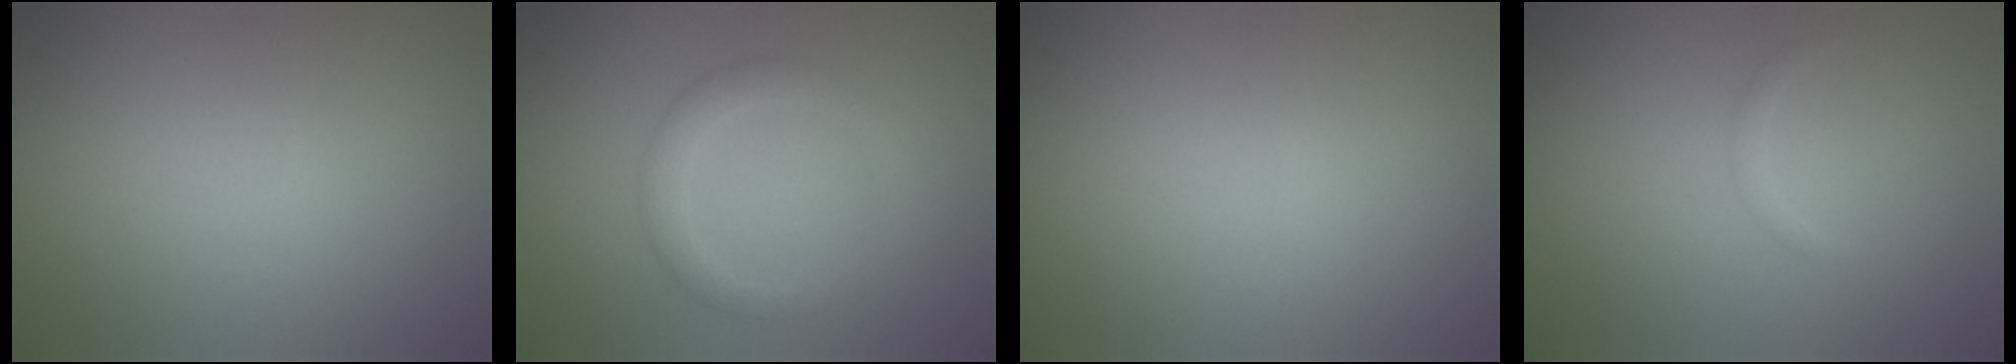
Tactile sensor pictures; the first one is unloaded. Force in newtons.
{"total": 2.3, "press": 2.3, "slide": 0.1}
{"total": 0.0}
{"total": 0.6, "press": 0.6, "slide": 0.0}